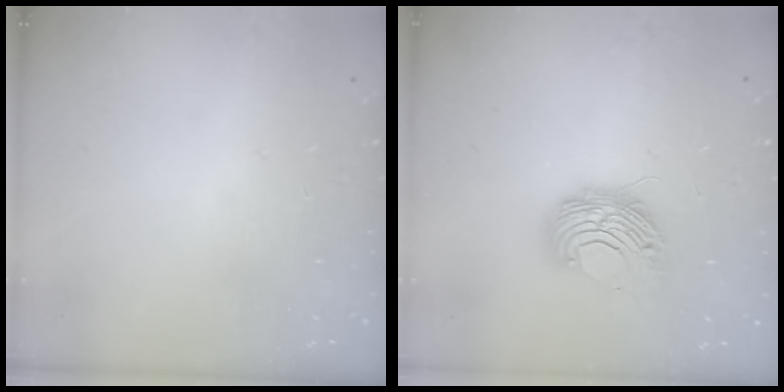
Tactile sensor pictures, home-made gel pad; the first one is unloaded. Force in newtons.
{"total": 8.9, "press": 8.9, "slide": 0.0}